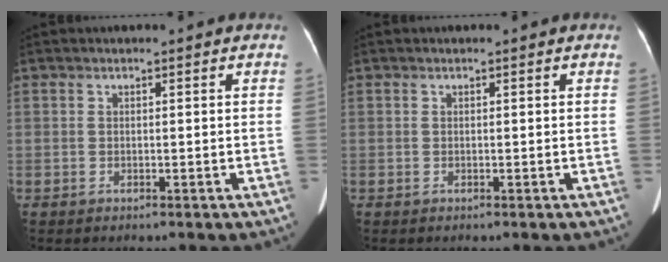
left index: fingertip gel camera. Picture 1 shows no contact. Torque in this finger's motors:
{"motor_torque": [0.07, 0.04, 0.01, 0.00]}